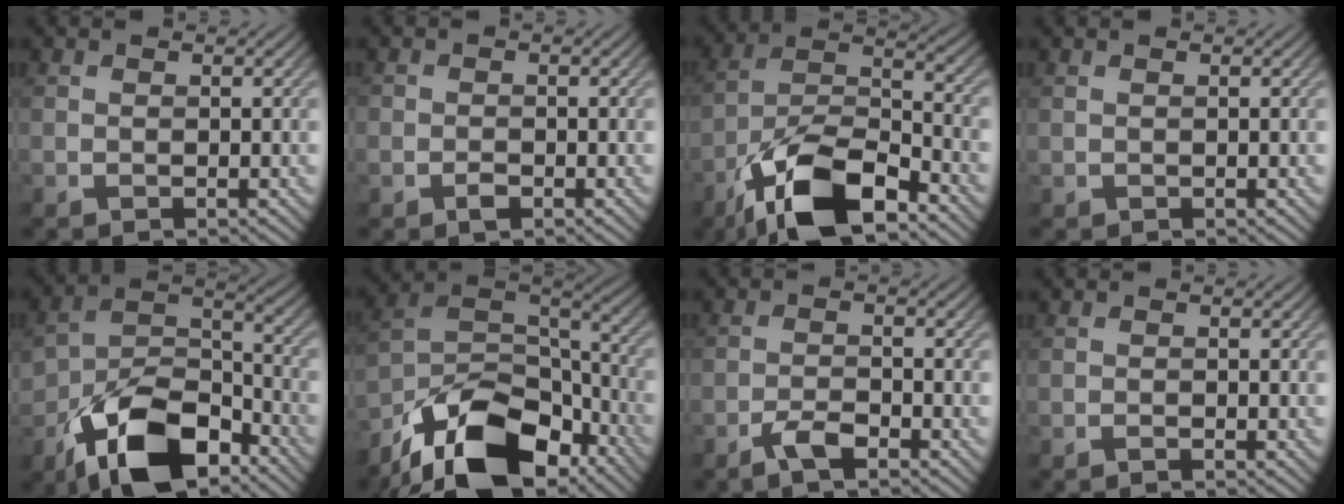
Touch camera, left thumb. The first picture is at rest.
{"total": 1.5, "force": [-0.8, 1.0, 0.8], "torque": [-0.013, -0.002, -0.017]}
{"total": 14.3, "force": [-9.0, 5.2, 9.8], "torque": [-0.189, -0.005, -0.185]}
{"total": 0.0}
{"total": 13.8, "force": [-8.2, 7.3, 8.5], "torque": [-0.164, -0.015, -0.149]}
{"total": 16.9, "force": [-11.3, 8.2, 9.6], "torque": [-0.212, -0.030, -0.197]}
{"total": 3.1, "force": [-2.2, 0.8, 2.0], "torque": [-0.045, 0.003, -0.047]}
{"total": 0.6, "force": [-0.5, 0.0, 0.4], "torque": [-0.007, 0.000, -0.008]}